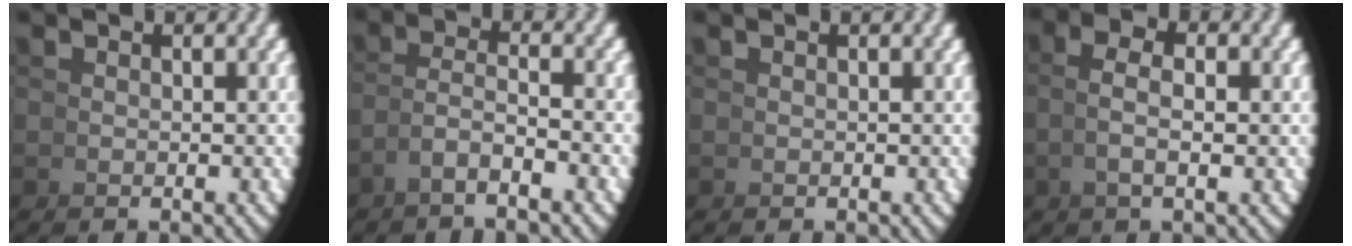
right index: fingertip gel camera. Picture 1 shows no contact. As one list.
[{"total": 2.8, "force": [-1.2, 0.7, 2.5], "torque": [-0.050, -0.009, -0.017]}, {"total": 0.0}, {"total": 2.6, "force": [0.7, 0.2, 2.5], "torque": [-0.049, 0.005, 0.013]}]